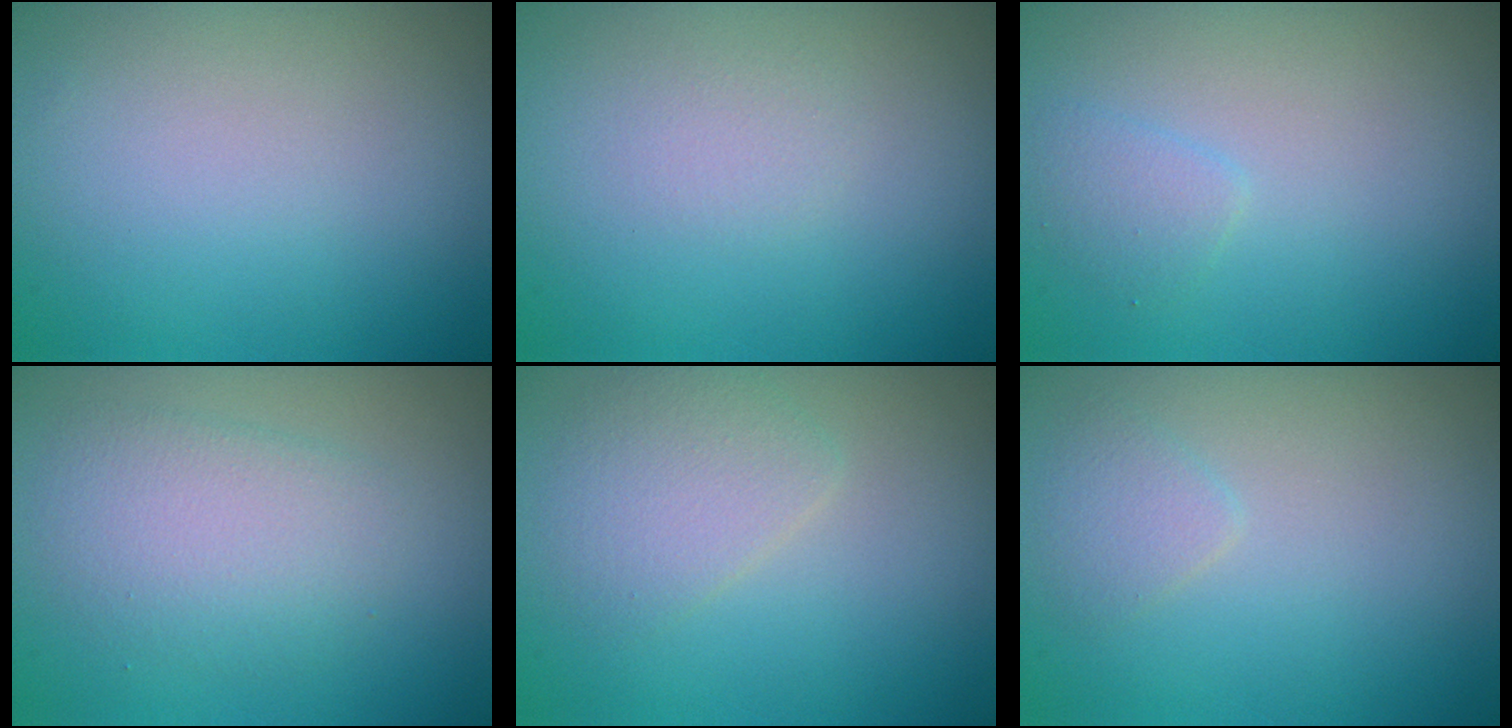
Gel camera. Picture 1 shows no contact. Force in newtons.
{"total": 0.9, "press": 0.9, "slide": 0.0}
{"total": 1.2, "press": 1.2, "slide": 0.0}
{"total": 3.5, "press": 3.5, "slide": 0.1}
{"total": 2.6, "press": 2.6, "slide": 0.0}
{"total": 1.3, "press": 1.3, "slide": 0.1}